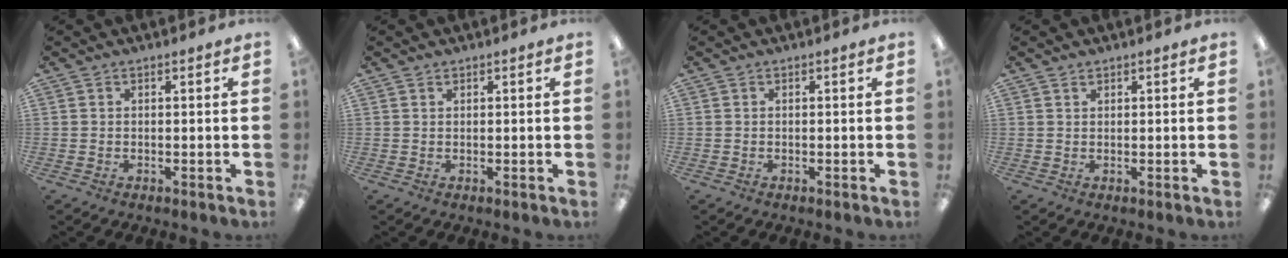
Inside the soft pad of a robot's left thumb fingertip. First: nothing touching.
{"total": 0.5, "force": [0.5, 0.3, 0.1], "torque": [-0.002, 0.001, 0.009]}
{"total": 0.0}
{"total": 0.8, "force": [0.7, 0.3, 0.2], "torque": [-0.004, 0.000, 0.014]}